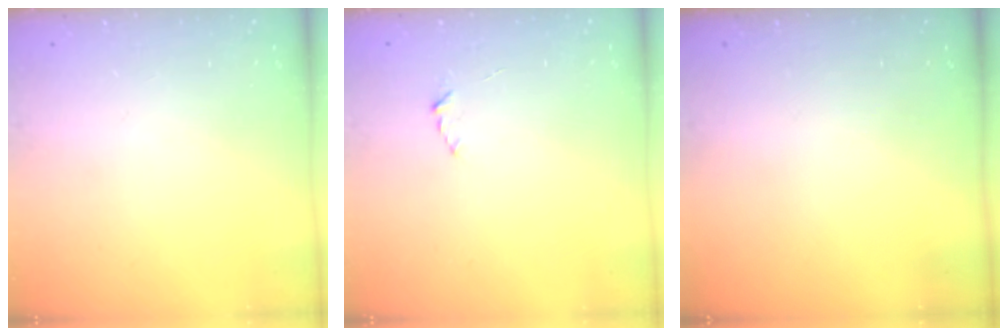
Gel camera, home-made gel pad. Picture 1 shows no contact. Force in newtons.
{"total": 1.9, "press": 1.9, "slide": 0.2}
{"total": 0.0}